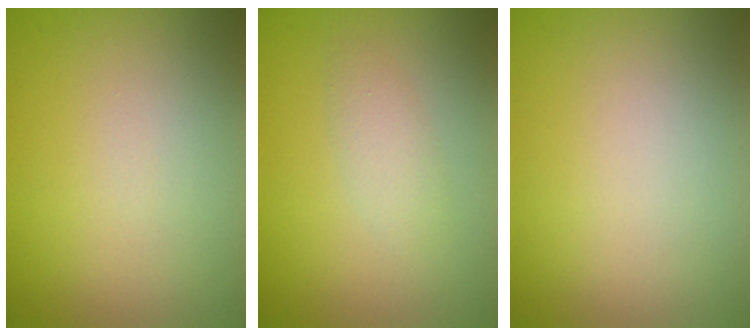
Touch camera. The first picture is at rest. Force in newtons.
{"total": 1.7, "press": 1.7, "slide": 0.1}
{"total": 0.0}